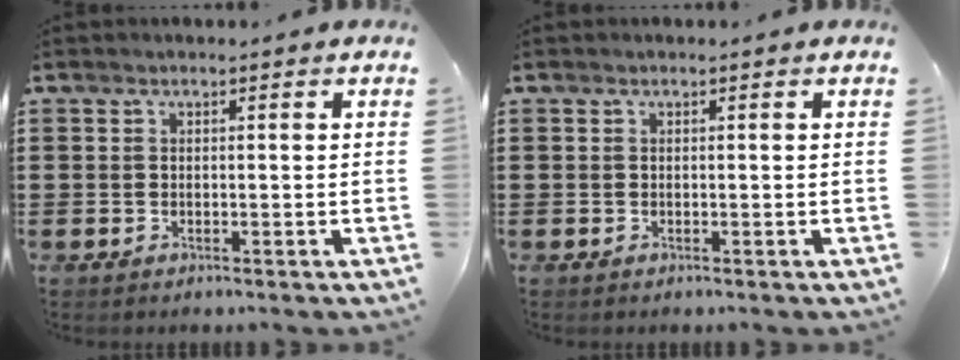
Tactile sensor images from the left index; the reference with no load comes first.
{"total": 0.0}